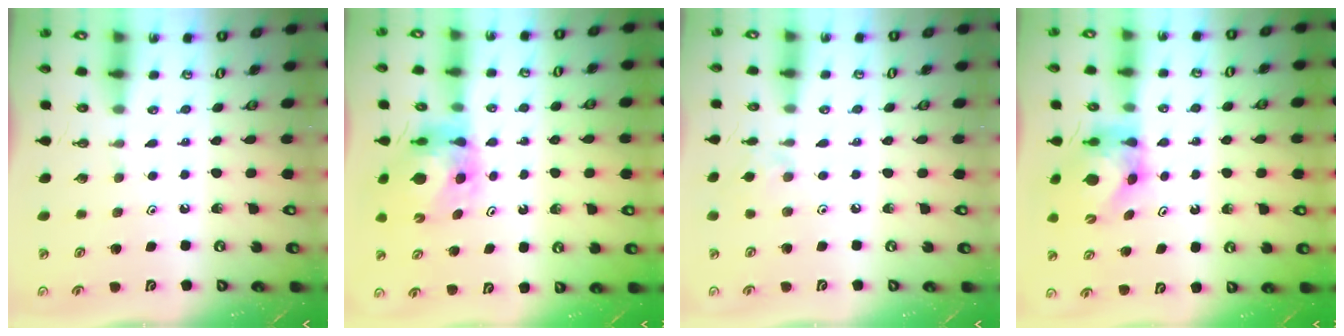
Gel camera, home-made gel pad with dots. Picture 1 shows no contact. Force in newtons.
{"total": 9.5, "press": 9.5, "slide": 0.9}
{"total": 1.8, "press": 1.7, "slide": 0.5}
{"total": 7.1, "press": 7.0, "slide": 0.8}